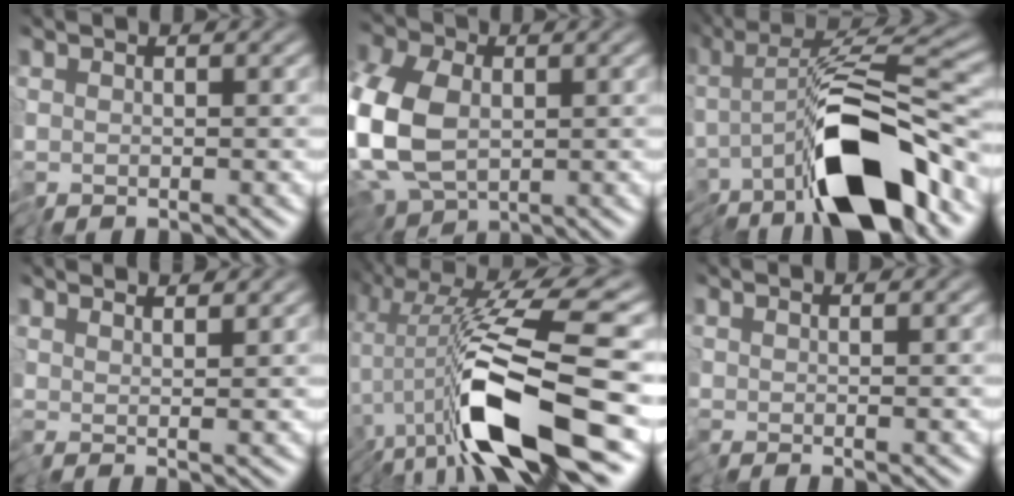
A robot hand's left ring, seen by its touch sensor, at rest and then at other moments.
{"total": 10.5, "force": [-1.8, 6.9, 7.6], "torque": [-0.204, -0.011, -0.046]}
{"total": 10.7, "force": [-4.7, 2.9, 9.2], "torque": [-0.136, 0.003, -0.092]}
{"total": 2.9, "force": [2.7, 0.0, 1.0], "torque": [-0.017, 0.009, 0.031]}
{"total": 12.8, "force": [-4.9, 1.9, 11.7], "torque": [-0.201, 0.008, -0.090]}
{"total": 0.9, "force": [0.5, -0.7, -0.1], "torque": [0.002, 0.003, 0.012]}